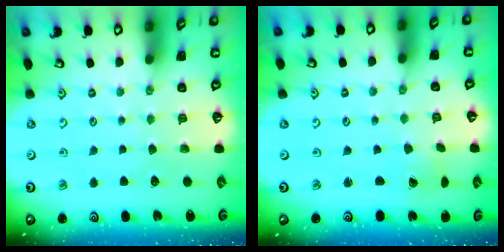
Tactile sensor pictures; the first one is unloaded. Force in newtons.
{"total": 0.8, "press": 0.8, "slide": 0.0}